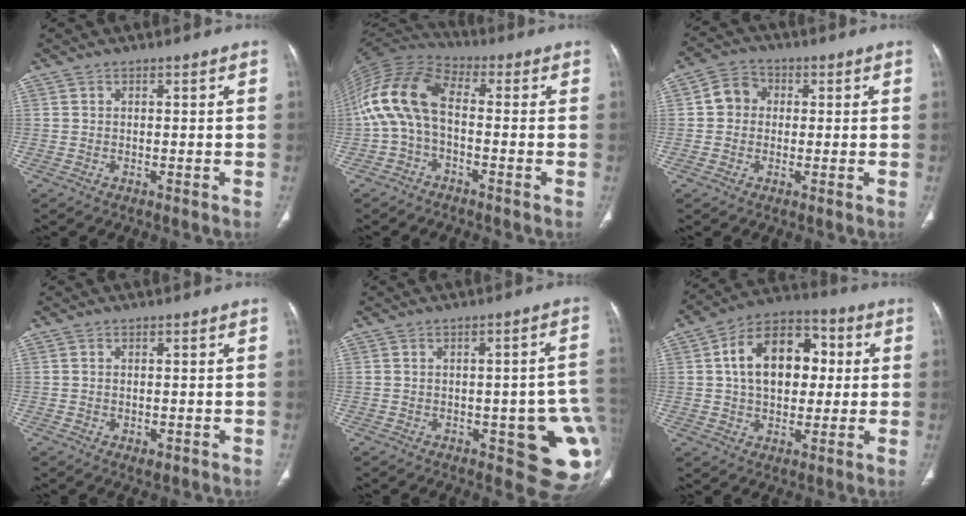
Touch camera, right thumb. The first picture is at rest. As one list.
[{"total": 12.7, "force": [-1.1, 6.7, 10.8], "torque": [-0.223, 0.037, -0.037]}, {"total": 5.5, "force": [0.4, 4.9, 2.4], "torque": [-0.025, 0.014, -0.004]}, {"total": 1.7, "force": [-0.4, 1.1, 1.2], "torque": [-0.016, -0.003, -0.002]}, {"total": 14.4, "force": [-2.5, 5.3, 13.1], "torque": [-0.122, 0.003, -0.015]}, {"total": 16.8, "force": [2.7, 11.2, 12.2], "torque": [-0.161, 0.022, 0.036]}]